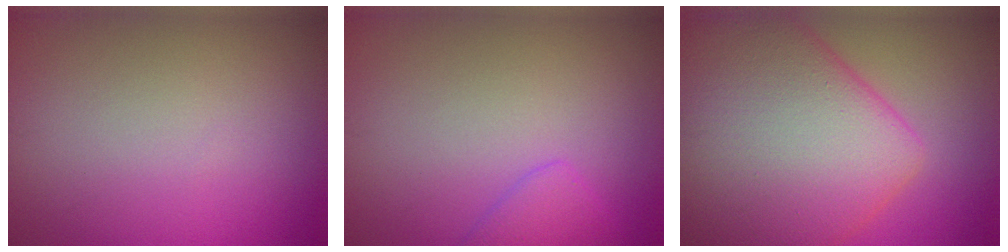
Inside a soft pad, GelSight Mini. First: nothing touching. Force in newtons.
{"total": 2.0, "press": 1.9, "slide": 0.0}
{"total": 13.6, "press": 13.6, "slide": 0.5}